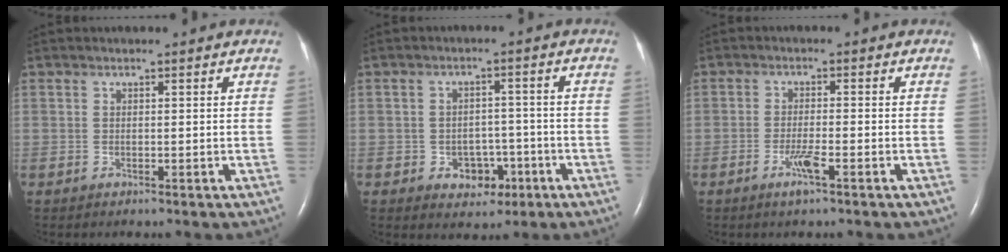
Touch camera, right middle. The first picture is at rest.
{"total": 5.0, "force": [-2.2, 3.7, 2.6], "torque": [-0.033, 0.014, -0.023]}
{"total": 3.1, "force": [-1.7, 0.0, 2.5], "torque": [-0.055, -0.005, -0.034]}